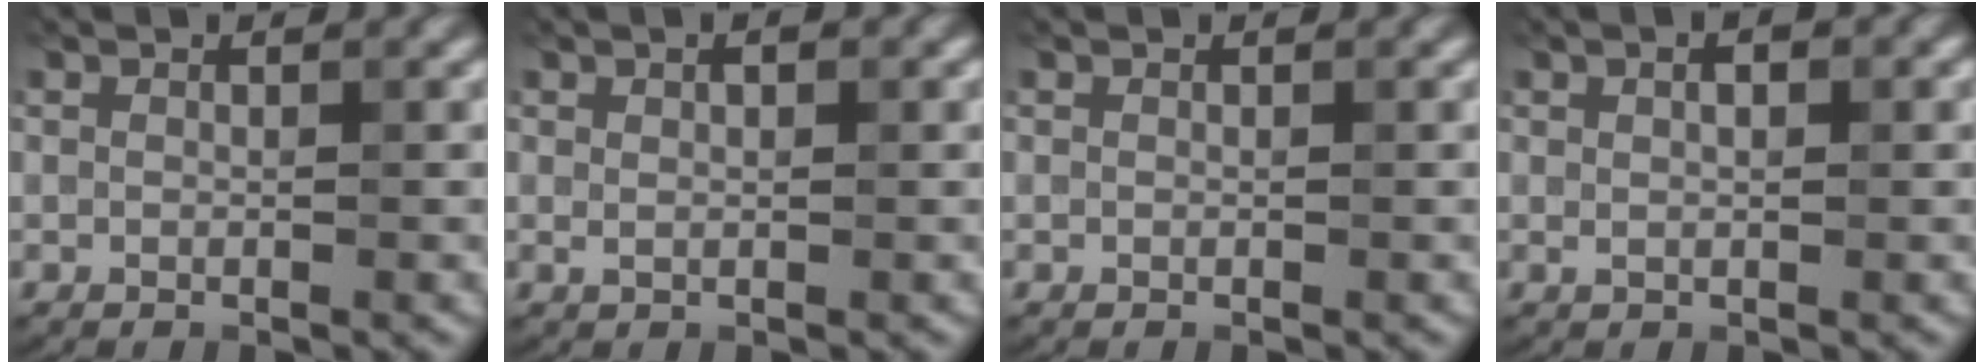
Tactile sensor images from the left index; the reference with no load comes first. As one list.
[{"total": 0.9, "force": [0.2, 0.2, 0.8], "torque": [-0.014, -0.003, 0.011]}, {"total": 0.0}, {"total": 2.2, "force": [0.8, 1.0, 1.7], "torque": [-0.018, 0.011, -0.001]}]